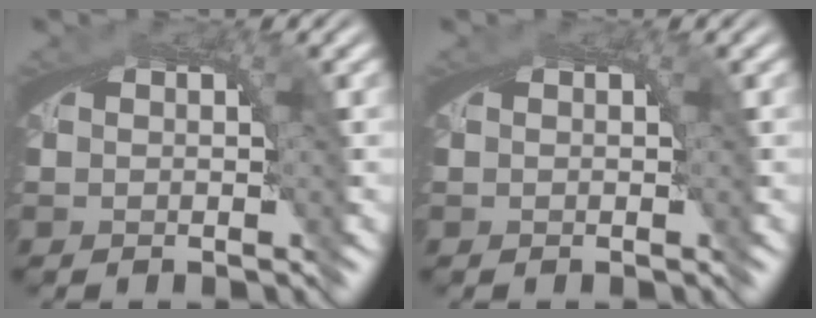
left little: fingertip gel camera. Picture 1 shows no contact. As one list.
[{"total": 0.0}]